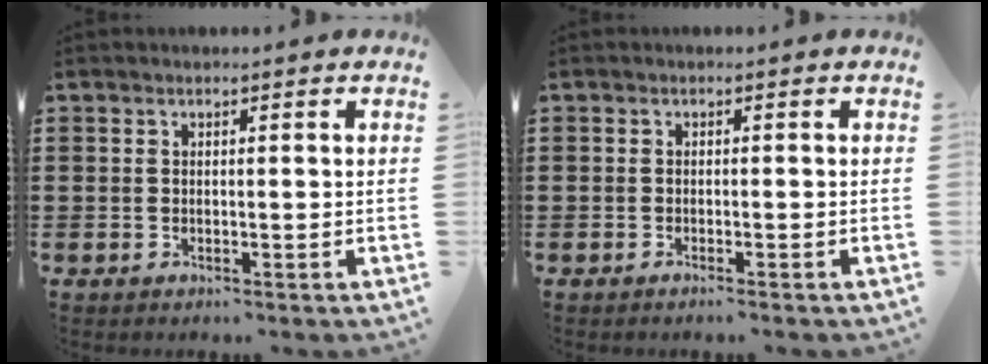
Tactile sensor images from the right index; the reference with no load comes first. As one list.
[{"total": 0.7, "force": [-0.7, -0.2, 0.2], "torque": [-0.005, -0.002, -0.014]}]